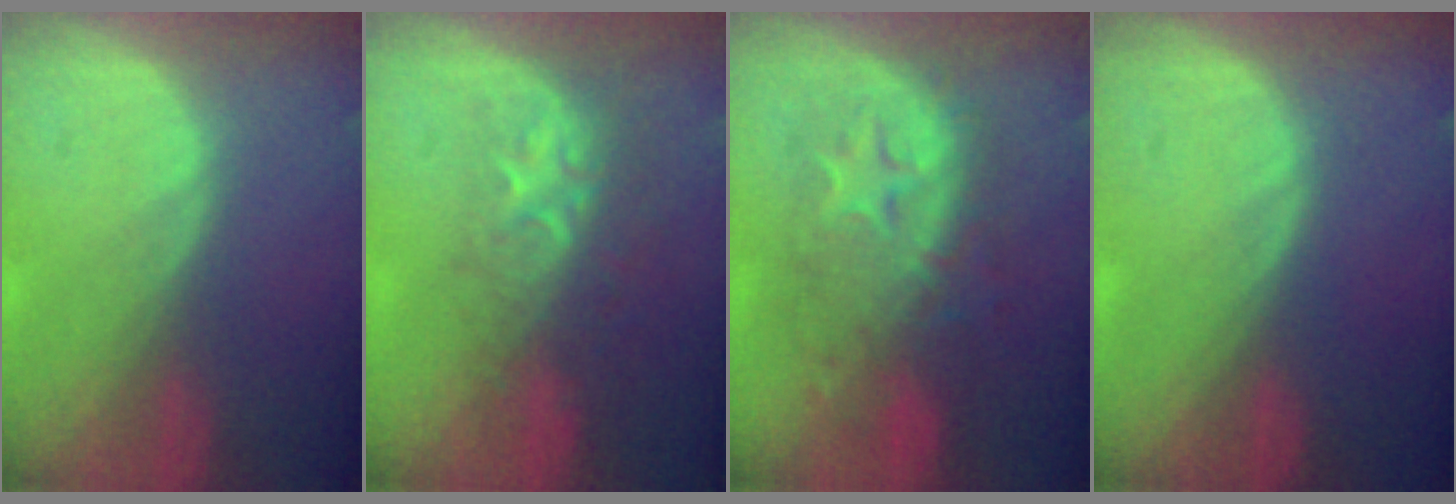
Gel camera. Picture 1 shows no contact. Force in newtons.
{"total": 8.9, "press": 7.2, "slide": 5.2}
{"total": 9.0, "press": 9.0, "slide": 0.3}
{"total": 0.0}